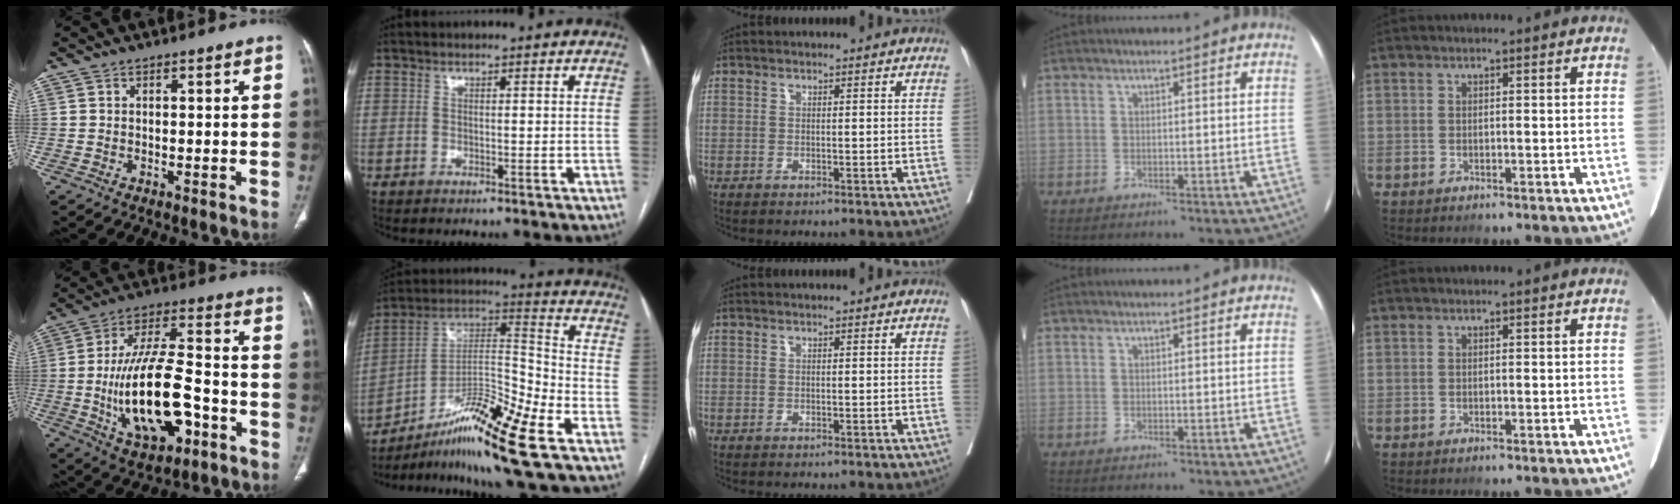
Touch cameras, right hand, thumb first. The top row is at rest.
{"thumb": {"total": 19.9, "force": [-5.5, 8.9, 16.8], "torque": [-0.291, 0.033, -0.084]}, "index": {"total": 16.8, "force": [-10.5, 0.2, 13.1], "torque": [-0.244, 0.003, -0.176]}}